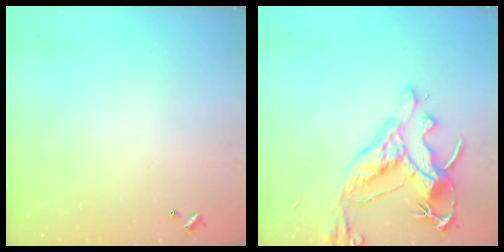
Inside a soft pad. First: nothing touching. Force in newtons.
{"total": 10.4, "press": 10.2, "slide": 2.1}